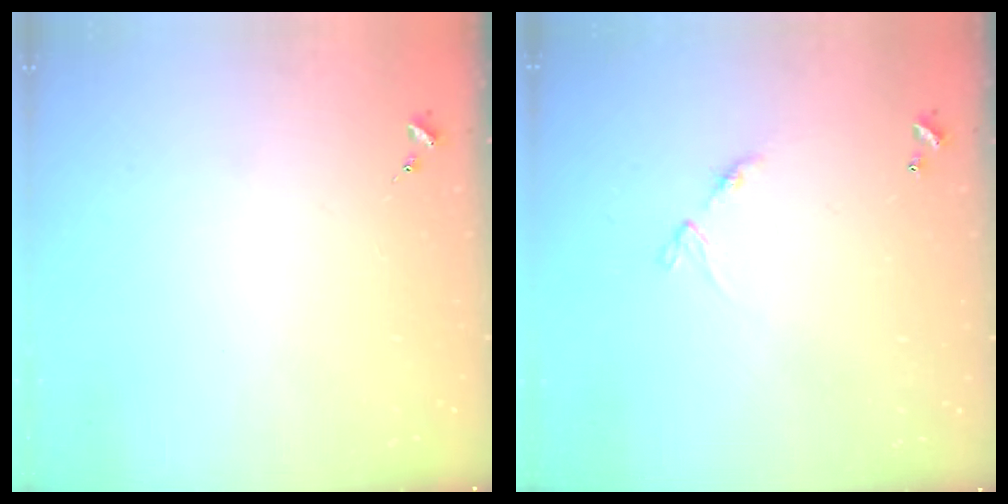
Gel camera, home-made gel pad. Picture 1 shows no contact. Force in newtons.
{"total": 6.2, "press": 6.2, "slide": 0.7}